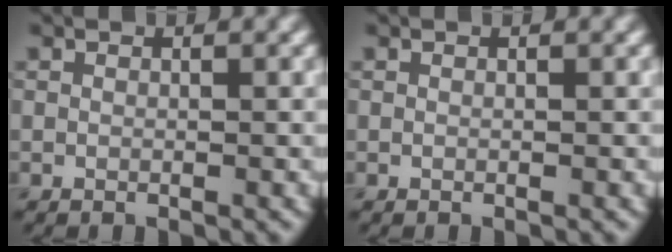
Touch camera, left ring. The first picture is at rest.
{"total": 0.0}